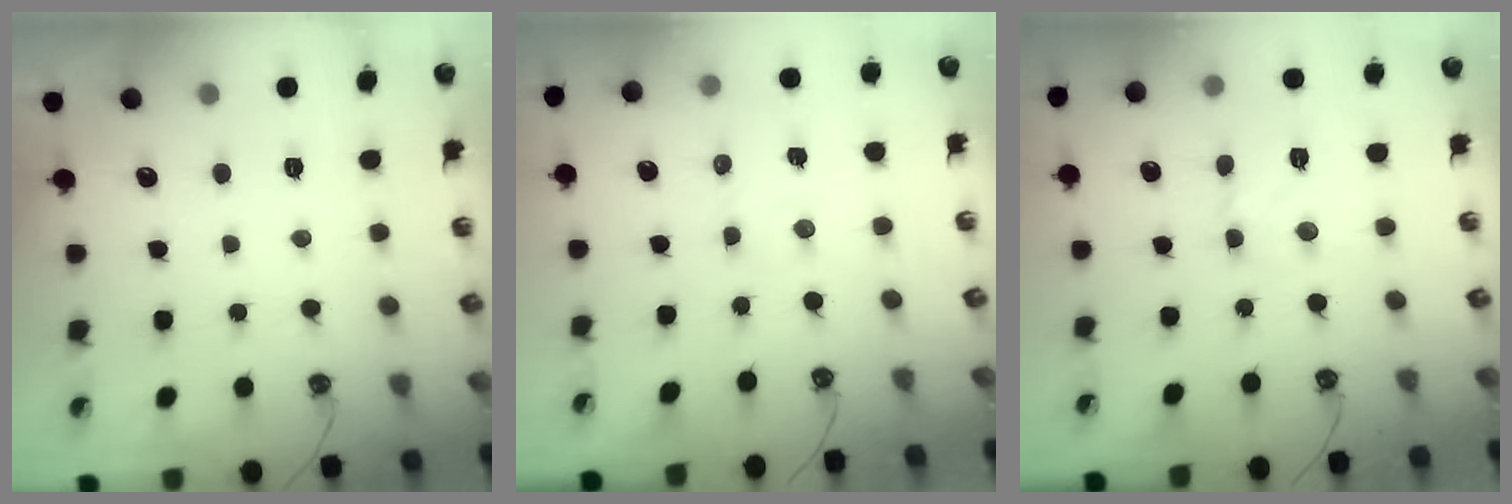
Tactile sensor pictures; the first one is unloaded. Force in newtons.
{"total": 2.6, "press": 2.6, "slide": 0.3}
{"total": 4.7, "press": 4.7, "slide": 0.3}